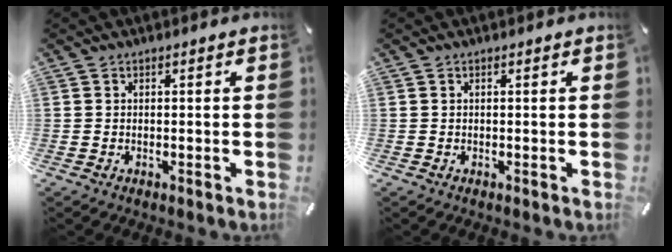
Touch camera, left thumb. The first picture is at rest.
{"total": 0.0}